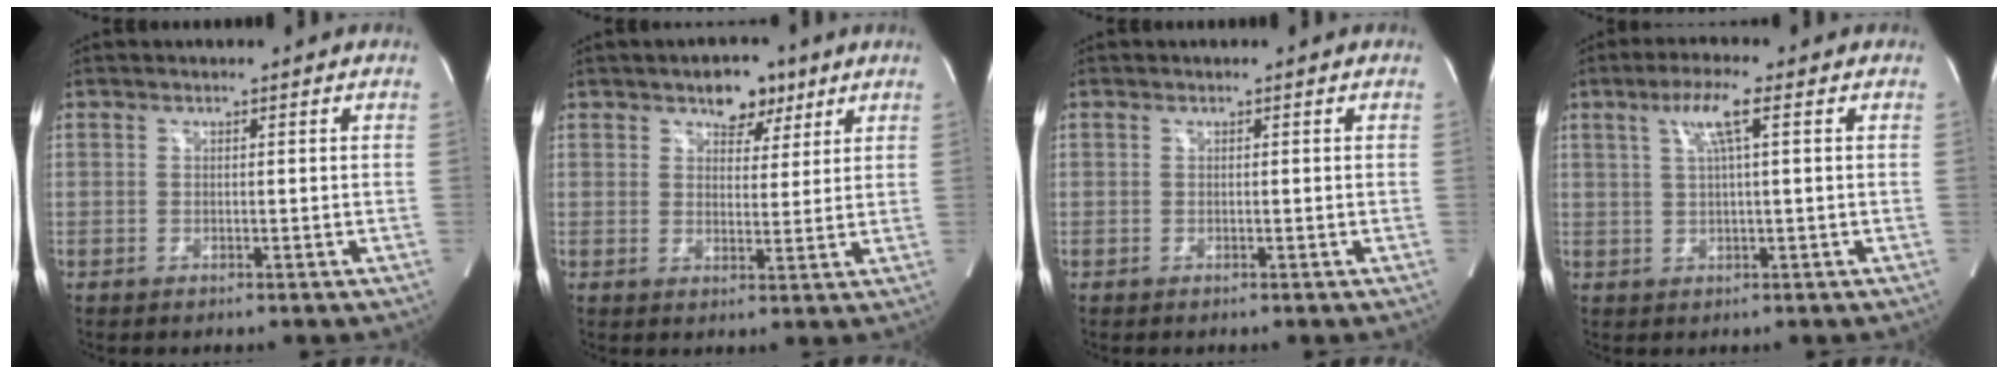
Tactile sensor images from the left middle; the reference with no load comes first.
{"total": 5.3, "force": [3.5, 3.0, 2.7], "torque": [-0.033, 0.009, 0.053]}
{"total": 0.5, "force": [-0.2, -0.3, -0.4], "torque": [0.012, -0.004, -0.004]}
{"total": 5.1, "force": [2.0, -0.1, 4.7], "torque": [-0.092, 0.007, 0.037]}